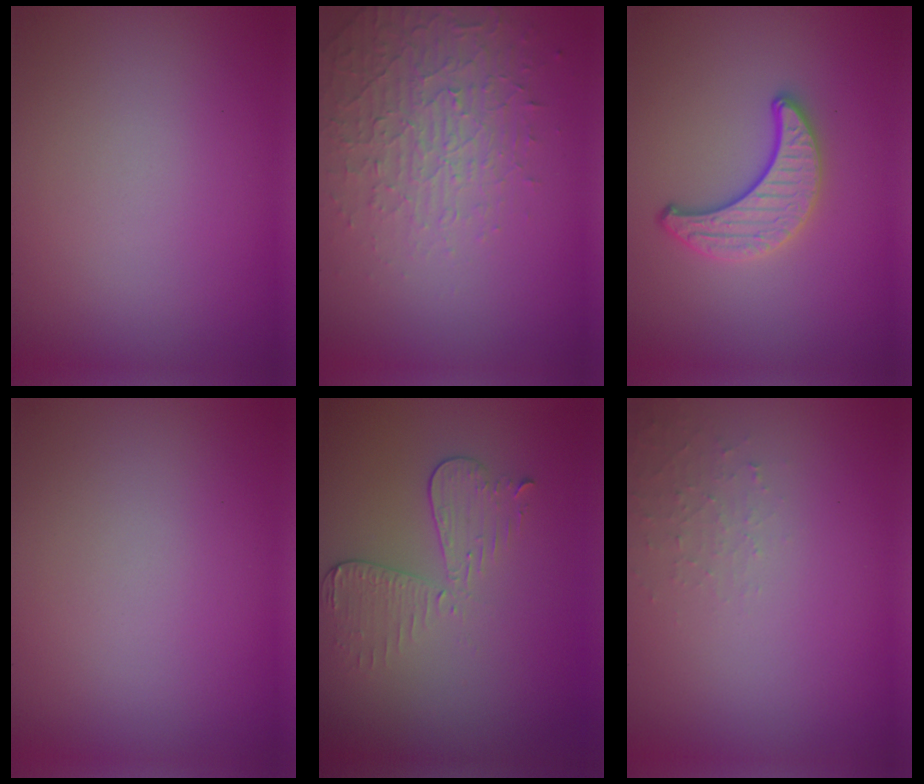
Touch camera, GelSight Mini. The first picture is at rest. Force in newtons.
{"total": 4.5, "press": 3.3, "slide": 3.1}
{"total": 3.7, "press": 3.2, "slide": 1.8}
{"total": 0.0}
{"total": 2.9, "press": 2.6, "slide": 1.4}
{"total": 1.3, "press": 1.3, "slide": 0.2}